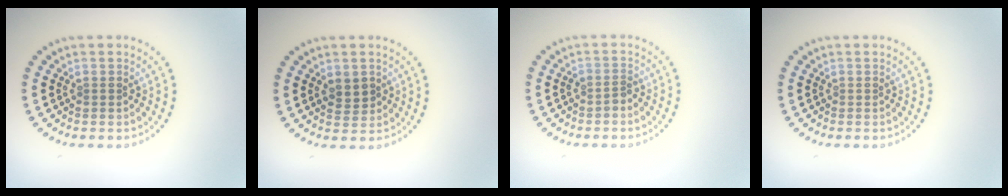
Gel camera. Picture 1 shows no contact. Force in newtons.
{"total": 1.3, "press": 1.2, "slide": 0.6}
{"total": 1.0, "press": 0.8, "slide": 0.6}
{"total": 0.0}